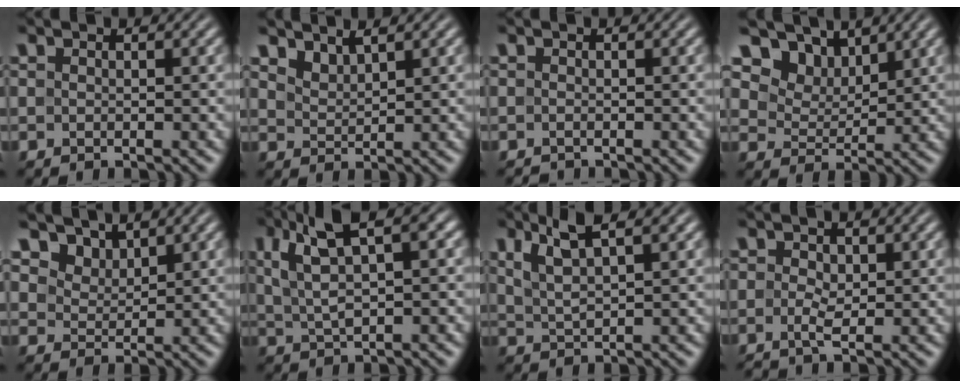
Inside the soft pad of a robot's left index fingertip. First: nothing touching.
{"total": 1.8, "force": [1.6, 0.5, 0.7], "torque": [-0.020, -0.003, 0.036]}
{"total": 1.0, "force": [-1.0, 0.1, 0.2], "torque": [-0.006, -0.004, -0.019]}
{"total": 8.4, "force": [5.9, 4.7, 3.7], "torque": [-0.091, -0.018, 0.108]}
{"total": 4.5, "force": [3.4, 2.4, 1.7], "torque": [-0.053, -0.014, 0.072]}
{"total": 6.2, "force": [2.6, 2.2, 5.2], "torque": [-0.104, 0.013, 0.048]}
{"total": 4.1, "force": [2.4, 1.1, 3.1], "torque": [-0.070, 0.008, 0.049]}
{"total": 1.5, "force": [-0.1, 0.8, 1.2], "torque": [-0.026, 0.000, -0.005]}